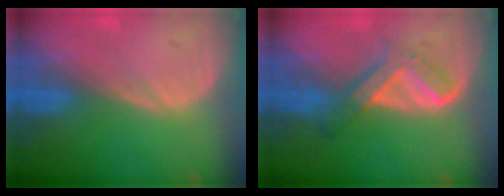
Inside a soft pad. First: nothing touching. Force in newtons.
{"total": 5.6, "press": 5.1, "slide": 2.2}